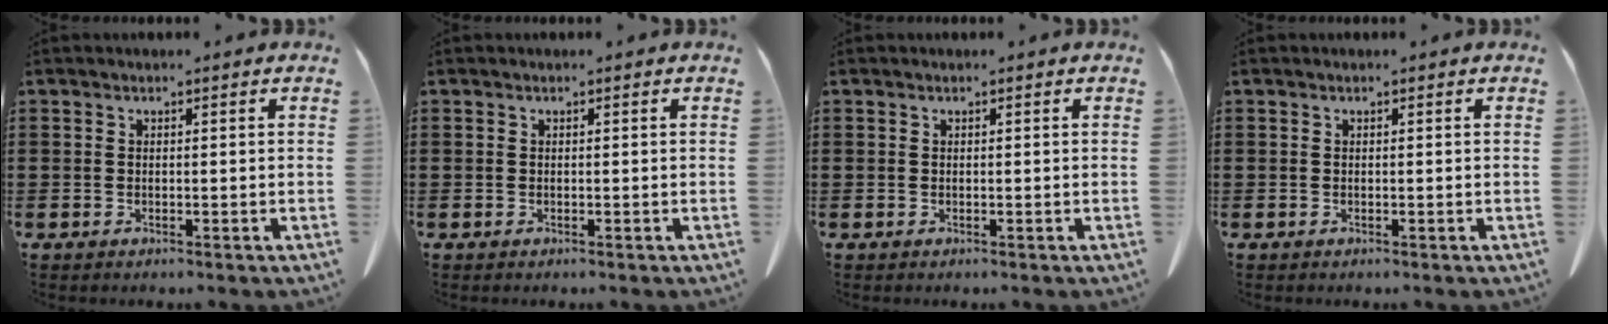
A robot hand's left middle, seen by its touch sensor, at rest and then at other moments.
{"total": 0.0}
{"total": 0.0}
{"total": 0.0}